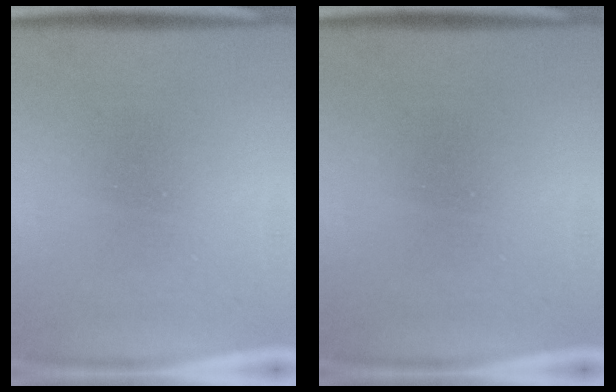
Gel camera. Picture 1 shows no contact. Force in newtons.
{"total": 0.0}